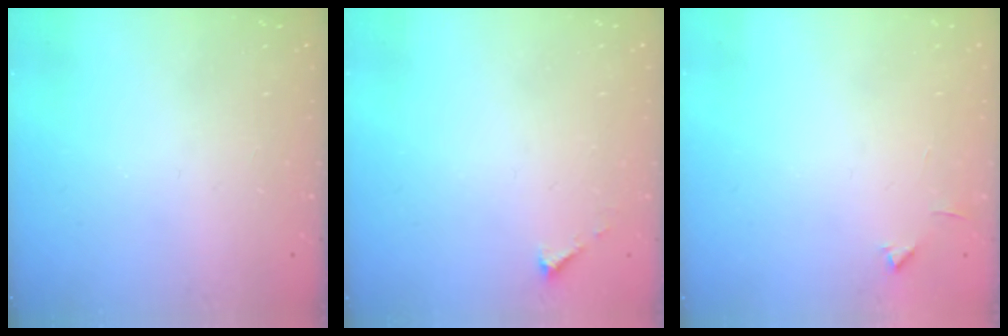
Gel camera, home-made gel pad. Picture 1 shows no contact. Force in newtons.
{"total": 2.1, "press": 2.1, "slide": 0.2}
{"total": 4.0, "press": 3.9, "slide": 0.5}